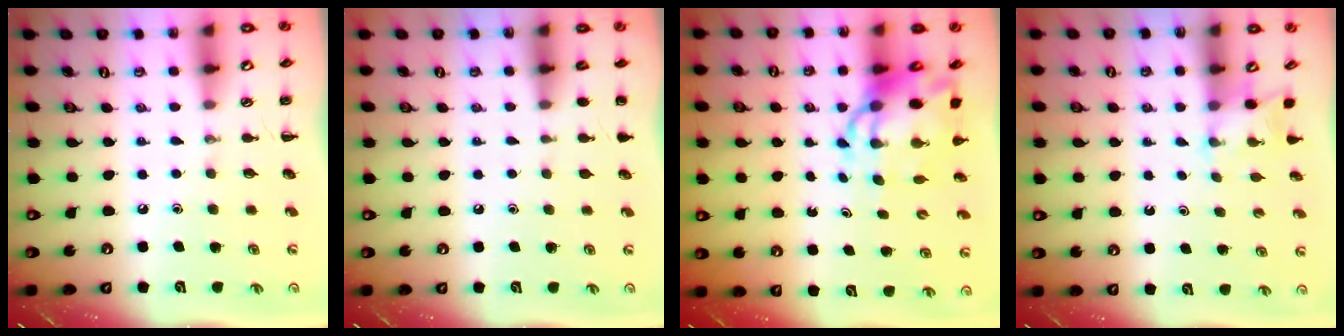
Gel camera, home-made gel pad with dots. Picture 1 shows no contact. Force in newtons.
{"total": 1.1, "press": 1.1, "slide": 0.2}
{"total": 10.3, "press": 10.0, "slide": 2.5}
{"total": 2.6, "press": 2.5, "slide": 0.9}